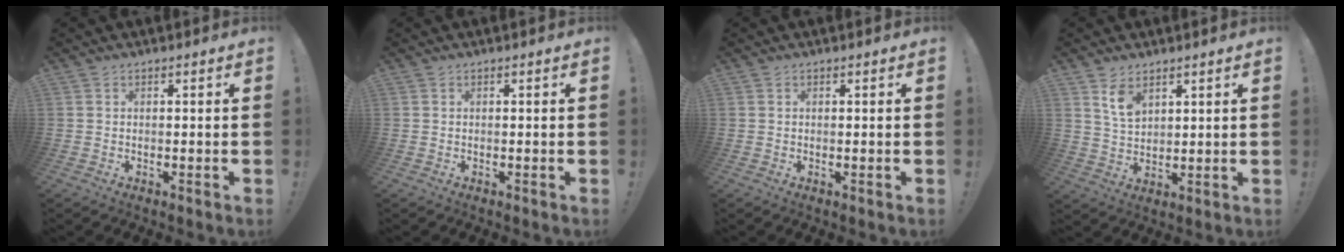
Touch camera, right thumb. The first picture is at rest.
{"total": 0.0}
{"total": 0.0}
{"total": 7.1, "force": [4.6, 4.2, 3.4], "torque": [-0.051, -0.025, 0.085]}